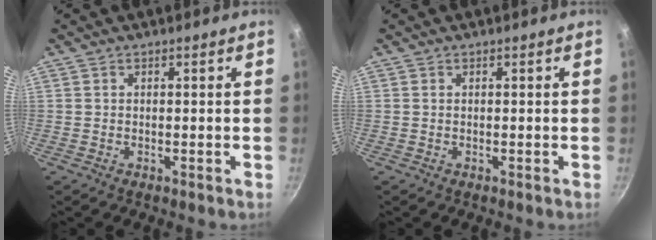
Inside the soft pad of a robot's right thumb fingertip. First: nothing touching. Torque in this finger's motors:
{"motor_torque": [0.22, 0.04, 0.12, 0.02, -0.01]}